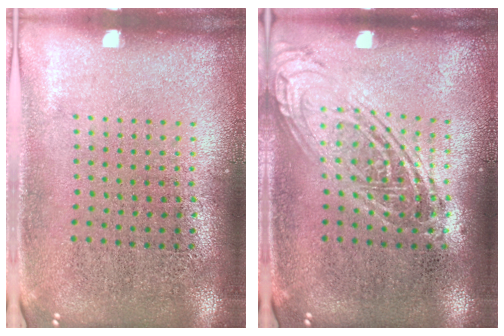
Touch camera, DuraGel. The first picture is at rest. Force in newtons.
{"total": 2.4, "press": 2.4, "slide": 0.3}